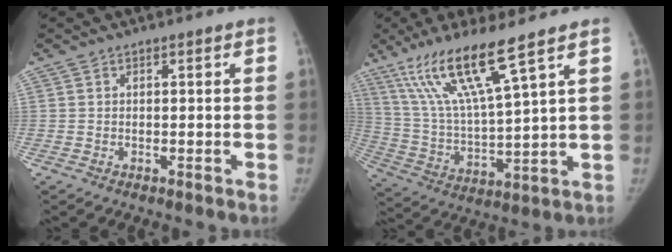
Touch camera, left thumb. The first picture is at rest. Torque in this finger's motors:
{"motor_torque": [1.03, -0.65, 1.56, -1.21, 0.39]}